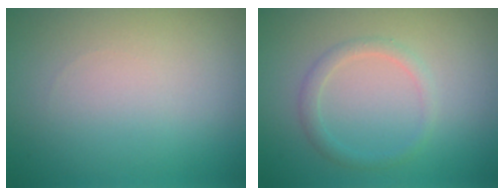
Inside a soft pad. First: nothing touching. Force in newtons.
{"total": 1.5, "press": 1.5, "slide": 0.1}